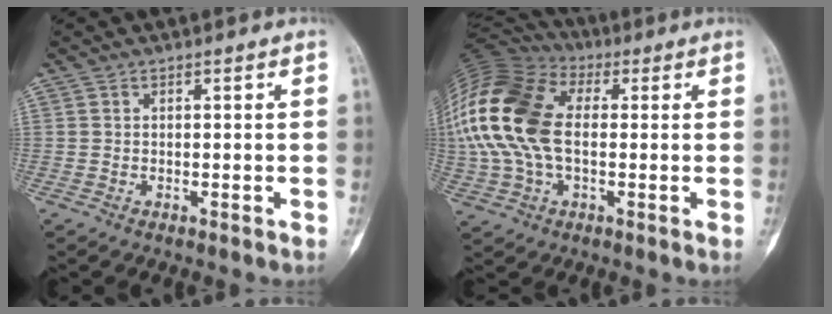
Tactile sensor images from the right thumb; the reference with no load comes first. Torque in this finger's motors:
{"motor_torque": [1.34, 1.19, 1.27, -1.09, 0.55]}